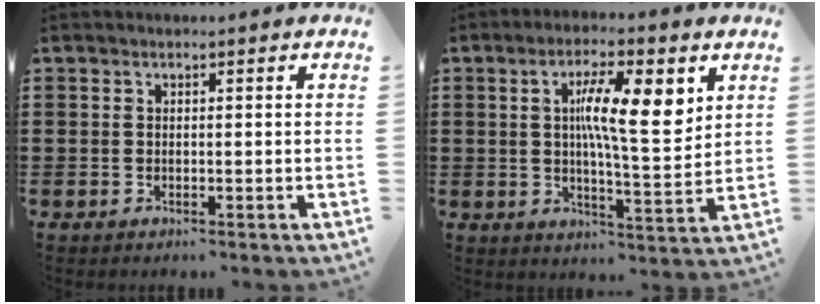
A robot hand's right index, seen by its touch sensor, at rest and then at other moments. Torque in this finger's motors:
{"motor_torque": [1.31, 0.57, 0.55, 0.18]}